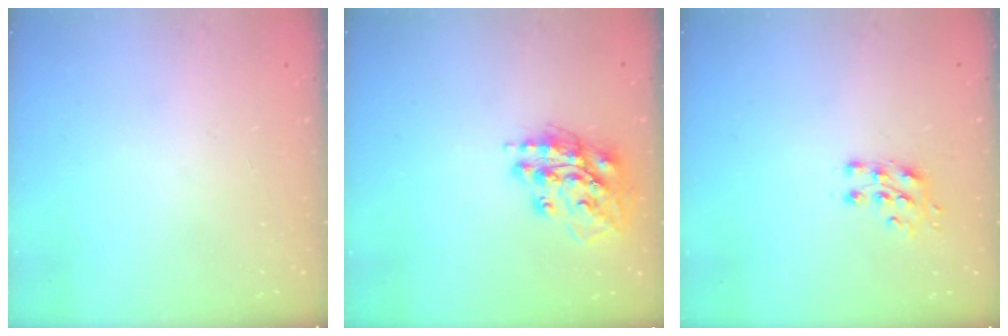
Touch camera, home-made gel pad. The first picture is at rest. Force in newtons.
{"total": 15.4, "press": 15.3, "slide": 1.9}
{"total": 7.1, "press": 7.1, "slide": 0.8}